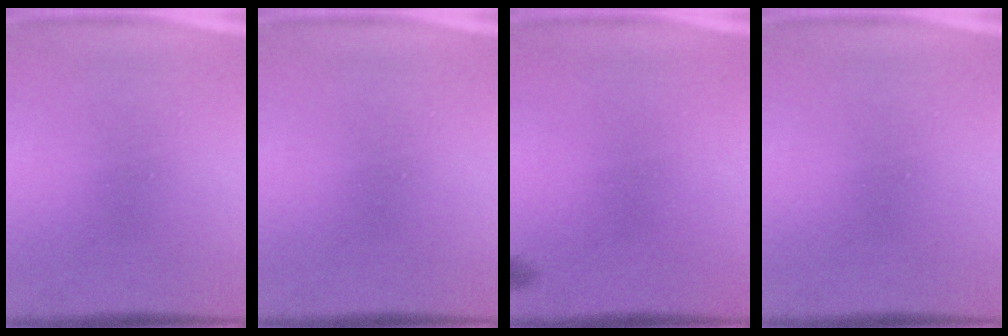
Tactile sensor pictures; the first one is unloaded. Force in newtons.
{"total": 0.0}
{"total": 0.6}
{"total": 0.0}